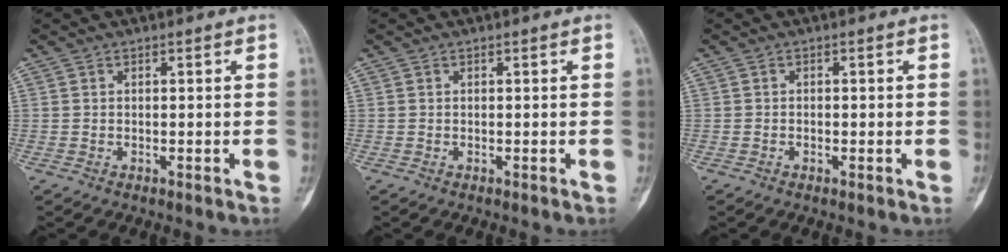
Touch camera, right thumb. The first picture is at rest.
{"total": 0.0}
{"total": 0.6, "force": [-0.2, 0.4, 0.4], "torque": [-0.007, 0.001, -0.005]}